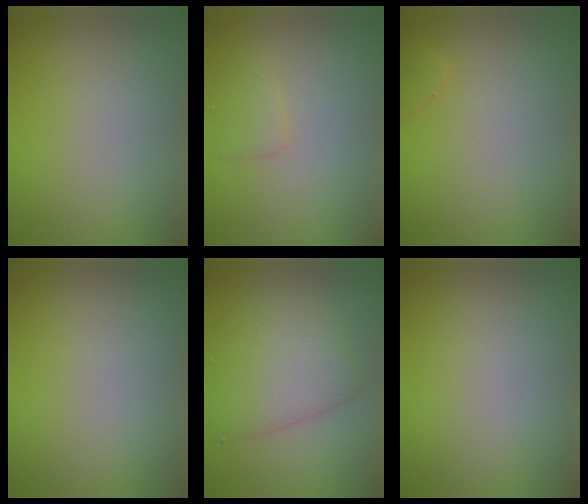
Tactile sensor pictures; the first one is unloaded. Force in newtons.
{"total": 1.3, "press": 1.3, "slide": 0.0}
{"total": 0.7, "press": 0.7, "slide": 0.0}
{"total": 0.0}
{"total": 5.1, "press": 5.1, "slide": 0.1}
{"total": 0.0}